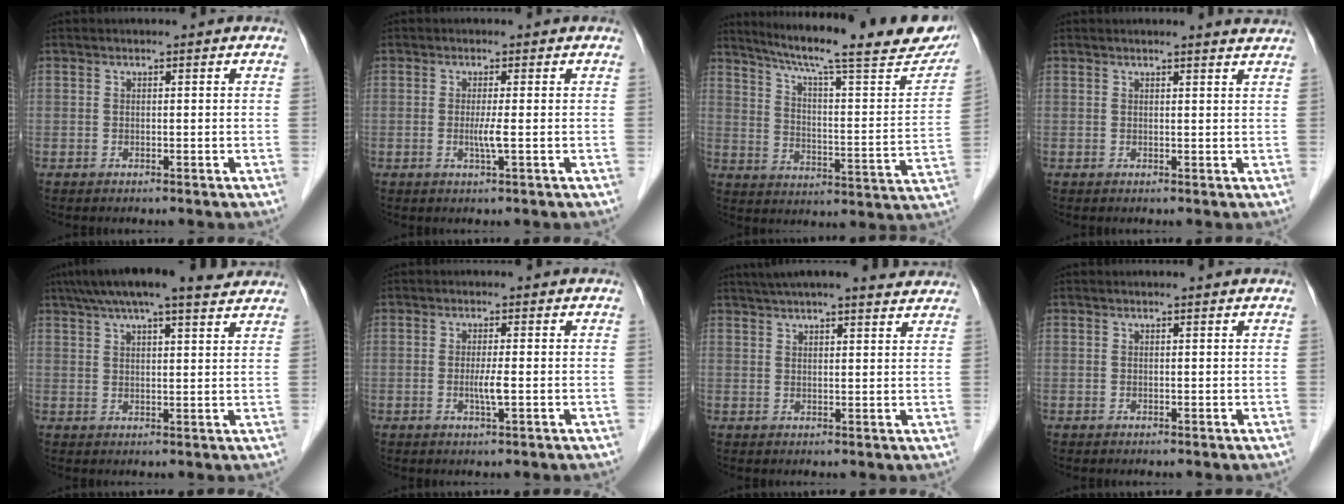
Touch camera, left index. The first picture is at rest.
{"total": 2.1, "force": [-0.3, -0.4, 2.0], "torque": [-0.045, -0.004, -0.006]}
{"total": 25.4, "force": [21.4, 2.5, 13.5], "torque": [-0.203, -0.035, 0.277]}
{"total": 2.7, "force": [2.7, -0.2, 0.5], "torque": [-0.011, -0.007, 0.020]}
{"total": 16.1, "force": [13.2, 2.5, 8.8], "torque": [-0.149, 0.050, 0.184]}
{"total": 2.3, "force": [-0.4, -0.2, 2.3], "torque": [-0.047, -0.005, -0.006]}
{"total": 15.0, "force": [13.3, 2.1, 6.6], "torque": [-0.104, 0.037, 0.174]}
{"total": 0.6, "force": [0.5, -0.1, 0.2], "torque": [-0.010, 0.002, 0.009]}